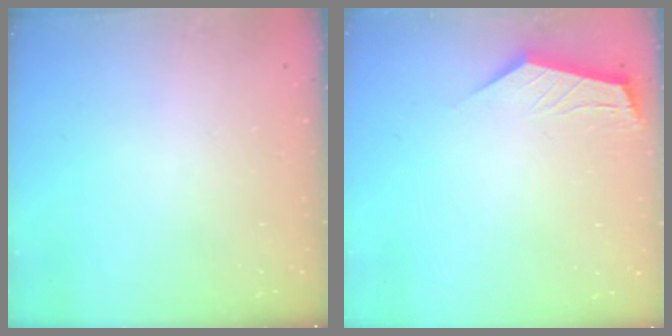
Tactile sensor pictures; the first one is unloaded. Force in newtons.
{"total": 2.8, "press": 2.8, "slide": 0.4}